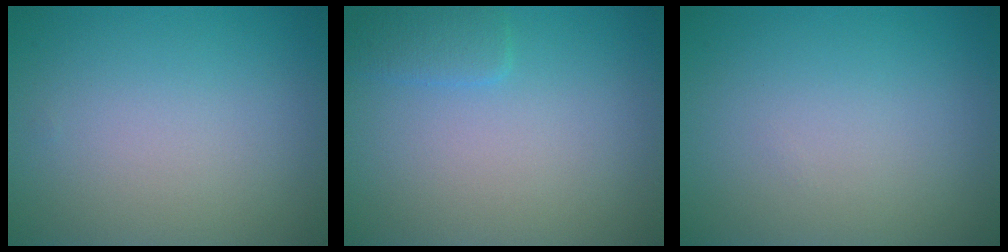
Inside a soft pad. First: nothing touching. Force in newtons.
{"total": 1.5, "press": 1.5, "slide": 0.1}
{"total": 0.0}